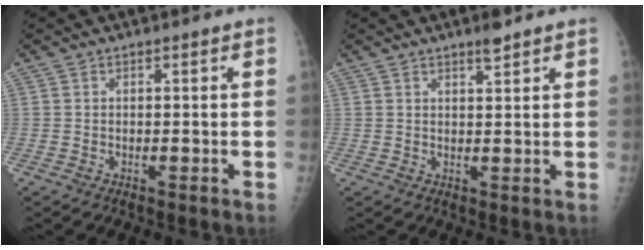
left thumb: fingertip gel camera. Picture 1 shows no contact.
{"total": 2.5, "force": [2.0, 0.4, 1.5], "torque": [-0.019, -0.015, 0.033]}